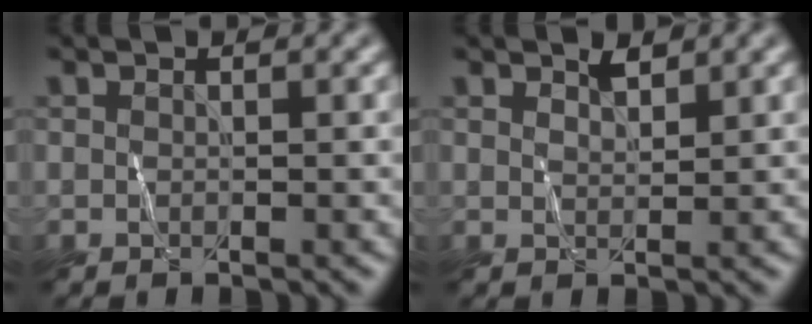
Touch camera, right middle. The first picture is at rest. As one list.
[{"total": 0.7, "force": [0.6, 0.0, 0.3], "torque": [-0.009, 0.001, 0.018]}]